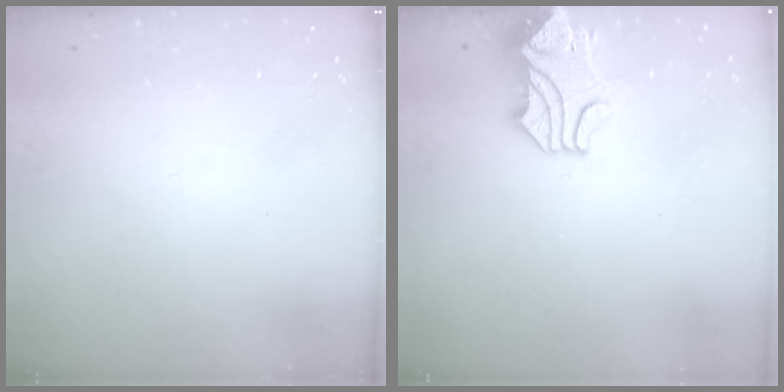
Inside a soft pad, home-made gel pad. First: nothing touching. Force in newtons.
{"total": 2.0, "press": 1.6, "slide": 1.1}